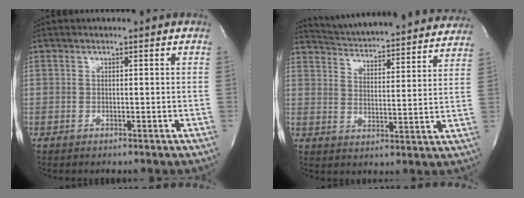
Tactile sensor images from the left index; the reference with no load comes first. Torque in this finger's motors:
{"motor_torque": [1.07, -1.07, 0.17, 0.04]}